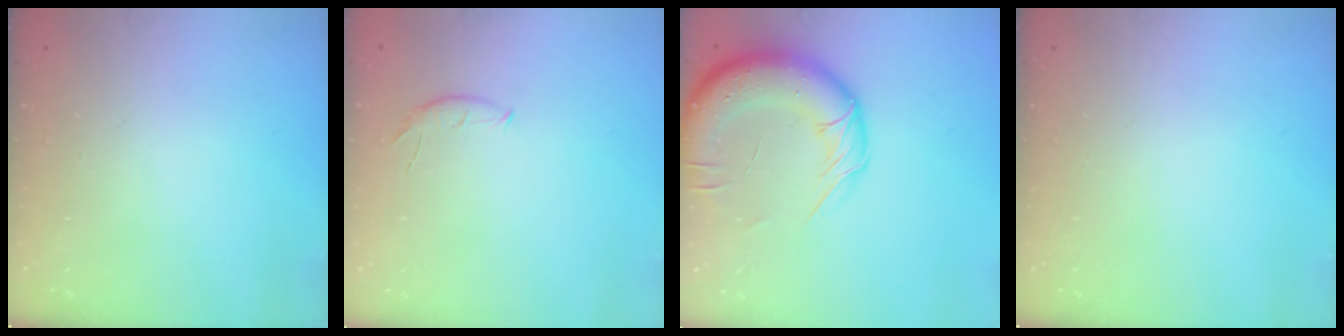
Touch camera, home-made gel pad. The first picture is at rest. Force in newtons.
{"total": 6.7, "press": 6.6, "slide": 1.0}
{"total": 17.4, "press": 16.9, "slide": 3.9}
{"total": 0.0}